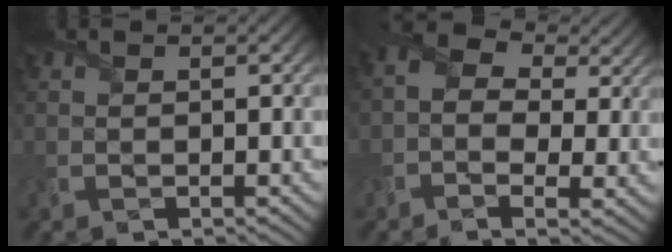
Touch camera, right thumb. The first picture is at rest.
{"total": 8.4, "force": [1.2, 5.7, 6.0], "torque": [-0.134, 0.001, 0.027]}